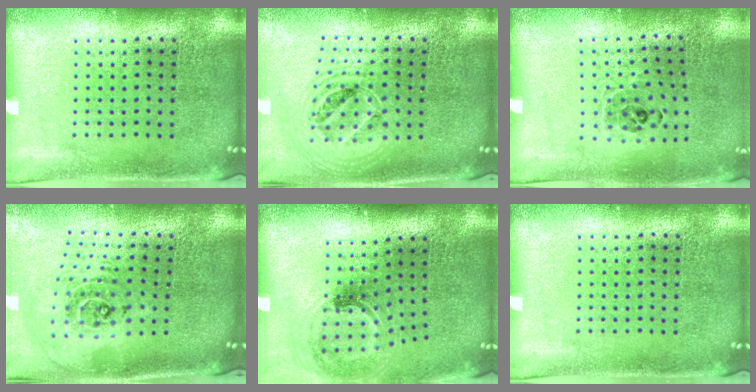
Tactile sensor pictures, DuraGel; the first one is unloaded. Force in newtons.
{"total": 2.0, "press": 1.7, "slide": 1.2}
{"total": 0.8, "press": 0.8, "slide": 0.2}
{"total": 2.3, "press": 1.8, "slide": 1.5}
{"total": 1.2, "press": 1.0, "slide": 0.6}
{"total": 0.0}